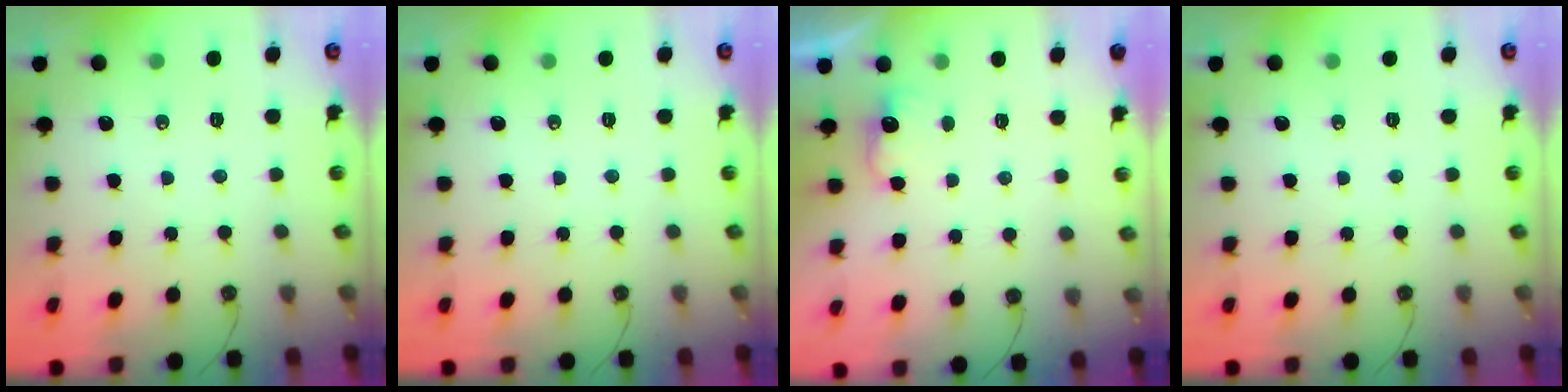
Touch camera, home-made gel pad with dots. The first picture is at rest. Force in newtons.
{"total": 0.0}
{"total": 2.7, "press": 2.6, "slide": 0.9}
{"total": 0.0}